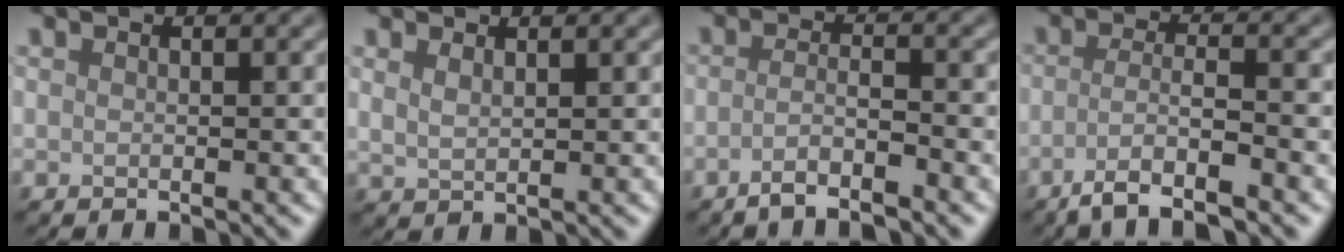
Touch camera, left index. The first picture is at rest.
{"total": 1.3, "force": [1.0, 0.4, 0.8], "torque": [-0.017, -0.003, 0.022]}
{"total": 2.9, "force": [-1.8, 0.6, 2.2], "torque": [-0.035, 0.003, -0.044]}
{"total": 4.7, "force": [-2.6, 0.9, 3.8], "torque": [-0.060, 0.001, -0.059]}